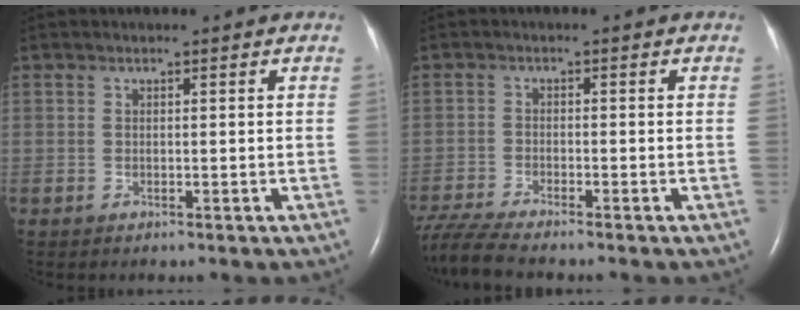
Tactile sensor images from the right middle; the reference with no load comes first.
{"total": 7.1, "force": [-6.5, -0.3, 2.9], "torque": [-0.065, -0.022, -0.120]}